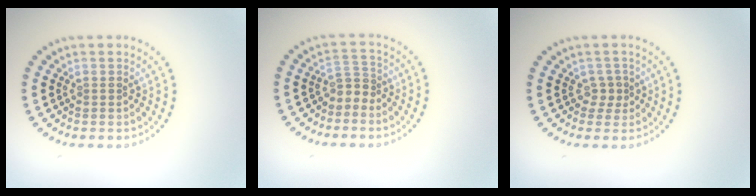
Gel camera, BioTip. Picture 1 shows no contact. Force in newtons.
{"total": 1.7, "press": 1.2, "slide": 1.3}
{"total": 1.1, "press": 0.8, "slide": 0.8}